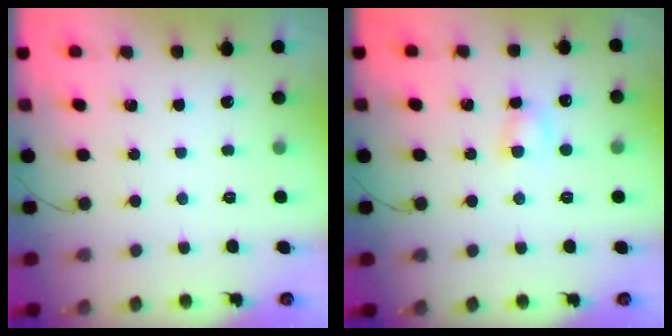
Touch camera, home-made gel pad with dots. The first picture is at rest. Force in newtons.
{"total": 3.5, "press": 3.3, "slide": 1.2}